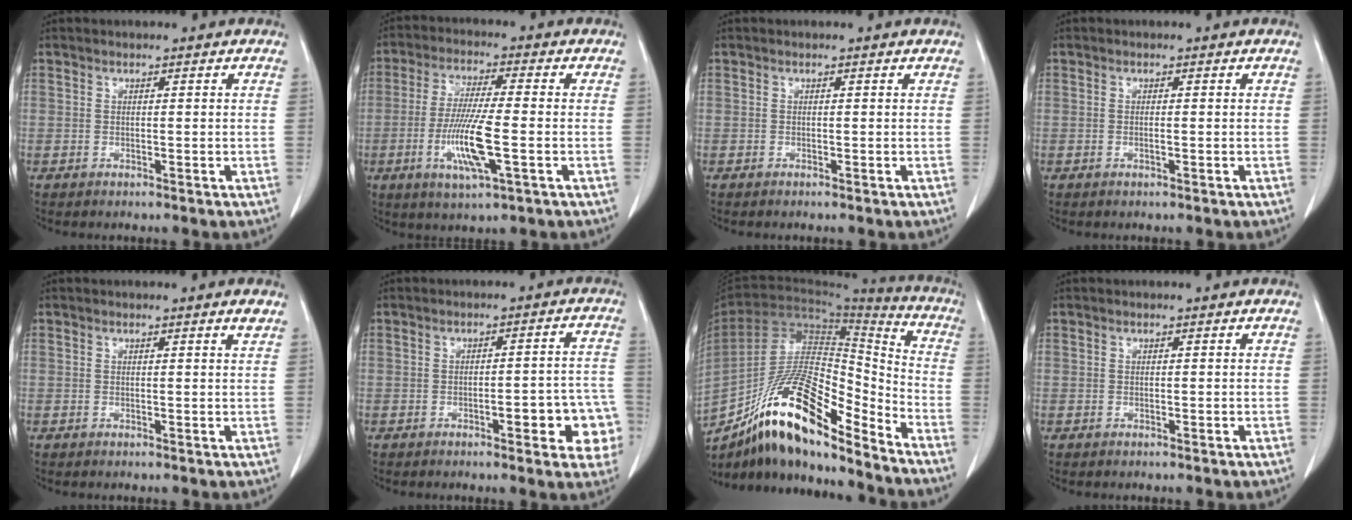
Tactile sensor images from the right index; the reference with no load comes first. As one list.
[{"total": 10.2, "force": [-2.8, 0.7, 9.8], "torque": [-0.196, -0.015, -0.053]}, {"total": 0.0}, {"total": 0.6, "force": [-0.2, 0.0, 0.5], "torque": [-0.012, 0.000, -0.002]}, {"total": 0.9, "force": [0.7, -0.2, 0.6], "torque": [-0.017, -0.007, 0.010]}, {"total": 8.6, "force": [-3.2, 2.2, 7.7], "torque": [-0.075, 0.018, -0.037]}, {"total": 19.4, "force": [-13.5, 4.6, 13.1], "torque": [-0.240, 0.008, -0.239]}, {"total": 0.0}]